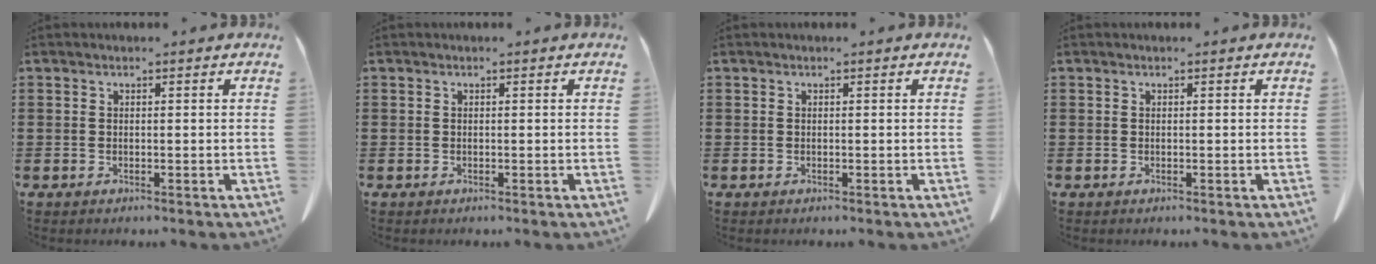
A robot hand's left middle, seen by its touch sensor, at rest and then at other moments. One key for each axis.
{"total": 0.0}
{"total": 0.0}
{"total": 0.0}